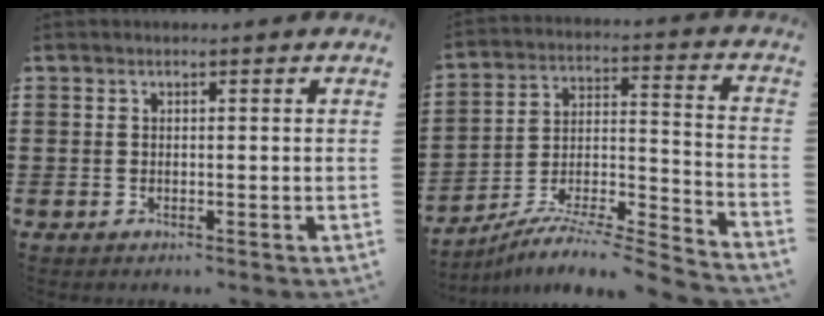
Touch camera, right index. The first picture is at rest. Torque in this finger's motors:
{"motor_torque": [0.77, 0.90, -0.33, -0.06]}